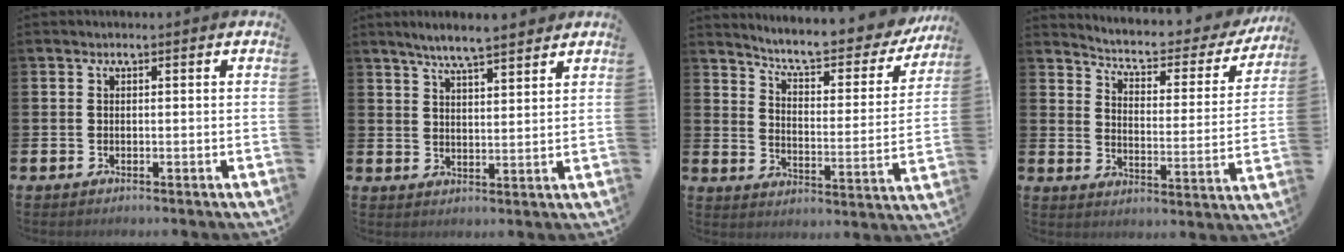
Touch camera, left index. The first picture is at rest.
{"total": 5.9, "force": [5.5, 0.4, 2.0], "torque": [-0.049, -0.020, 0.098]}
{"total": 7.1, "force": [6.4, 1.4, 2.7], "torque": [-0.070, -0.050, 0.102]}
{"total": 4.9, "force": [4.4, 1.4, 1.8], "torque": [-0.063, -0.034, 0.066]}